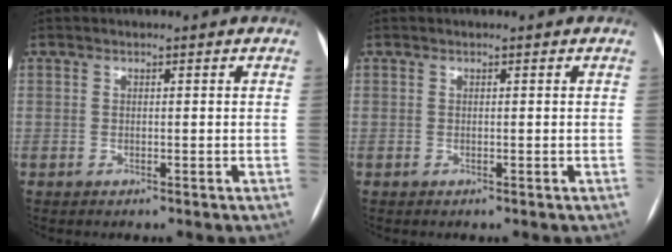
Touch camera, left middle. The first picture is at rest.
{"total": 0.0}